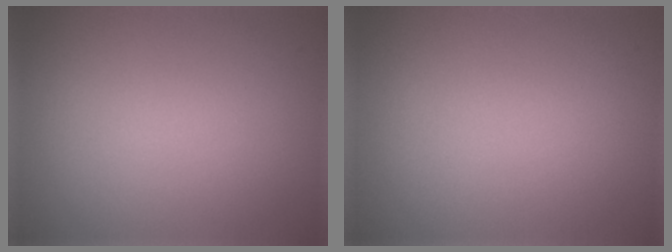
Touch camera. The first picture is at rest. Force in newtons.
{"total": 0.0}